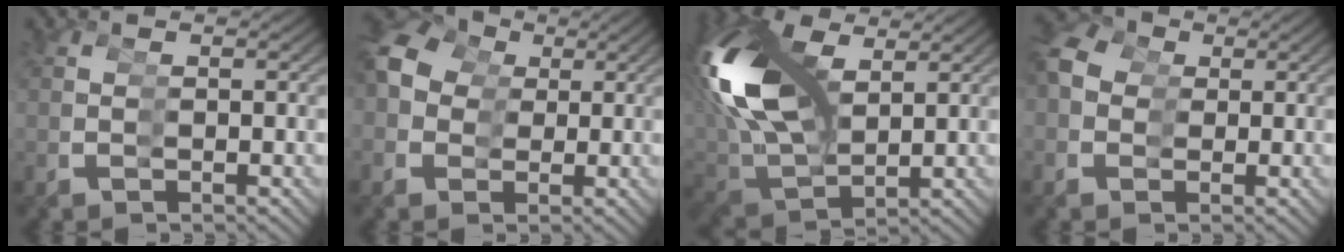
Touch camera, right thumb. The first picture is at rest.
{"total": 9.9, "force": [2.2, 8.0, 5.3], "torque": [-0.084, 0.014, 0.025]}
{"total": 13.0, "force": [3.7, 7.9, 9.6], "torque": [-0.227, 0.000, 0.063]}
{"total": 6.1, "force": [1.1, 5.5, 2.4], "torque": [-0.043, -0.004, 0.015]}